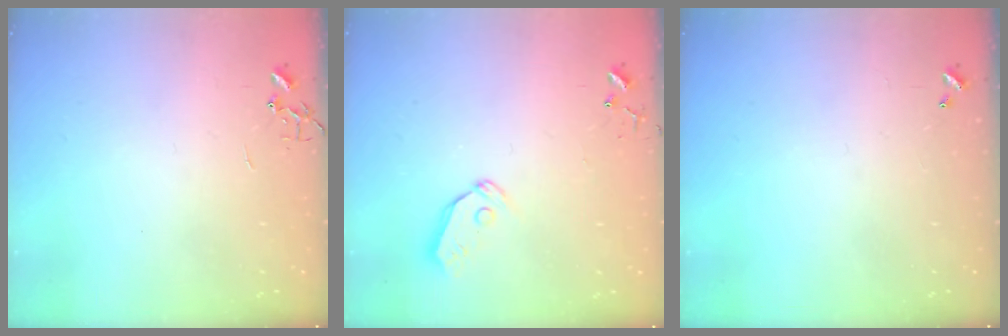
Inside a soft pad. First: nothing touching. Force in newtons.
{"total": 6.0, "press": 6.0, "slide": 0.5}
{"total": 0.0}